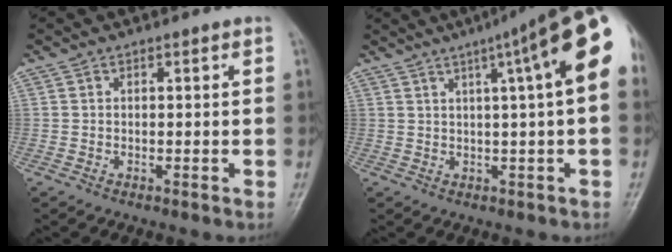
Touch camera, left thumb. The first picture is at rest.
{"total": 15.9, "force": [4.9, 2.3, 15.0], "torque": [-0.204, 0.023, 0.057]}